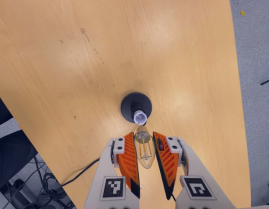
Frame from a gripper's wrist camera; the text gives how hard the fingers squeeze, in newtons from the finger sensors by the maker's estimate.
{"total": 11.0, "left": 10.5, "right": 11.4}